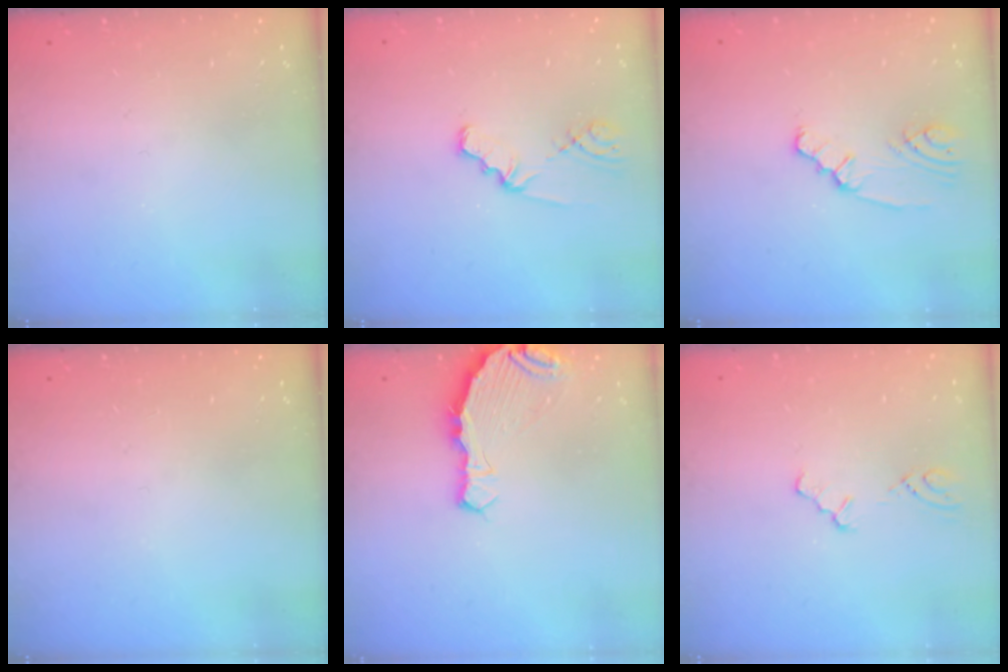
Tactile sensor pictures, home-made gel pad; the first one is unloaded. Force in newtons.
{"total": 1.8, "press": 1.8, "slide": 0.3}
{"total": 2.2, "press": 2.2, "slide": 0.4}
{"total": 0.0}
{"total": 7.9, "press": 6.2, "slide": 4.9}
{"total": 1.5, "press": 1.5, "slide": 0.2}